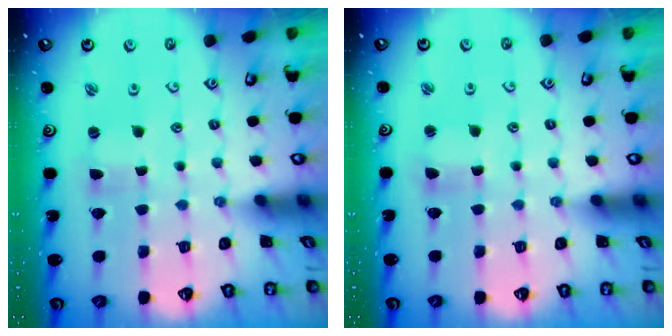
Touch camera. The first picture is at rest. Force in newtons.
{"total": 2.4, "press": 2.3, "slide": 0.4}